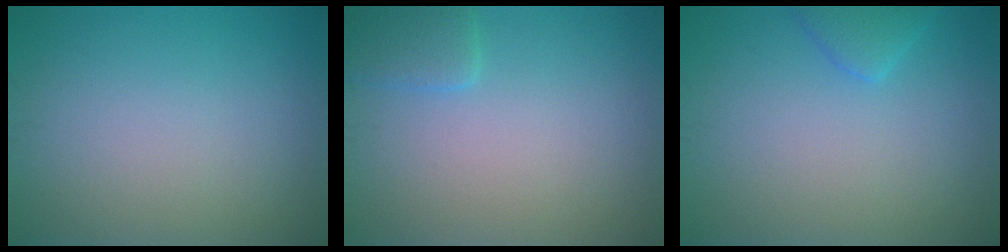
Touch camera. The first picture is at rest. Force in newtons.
{"total": 2.3, "press": 2.3, "slide": 0.2}
{"total": 1.8, "press": 1.8, "slide": 0.1}